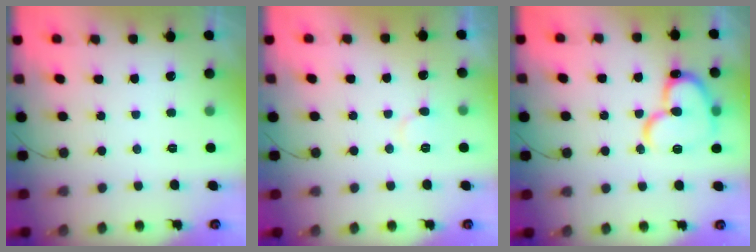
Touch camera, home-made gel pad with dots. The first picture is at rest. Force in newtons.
{"total": 6.7, "press": 6.6, "slide": 0.7}
{"total": 17.5, "press": 17.4, "slide": 1.6}